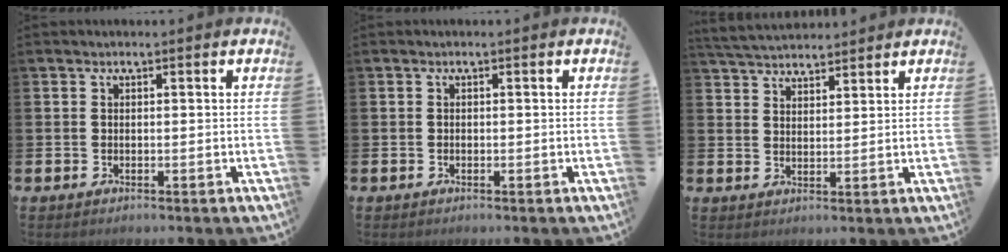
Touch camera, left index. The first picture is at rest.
{"total": 0.0}
{"total": 4.2, "force": [4.1, 0.8, 0.3], "torque": [-0.023, -0.016, 0.076]}